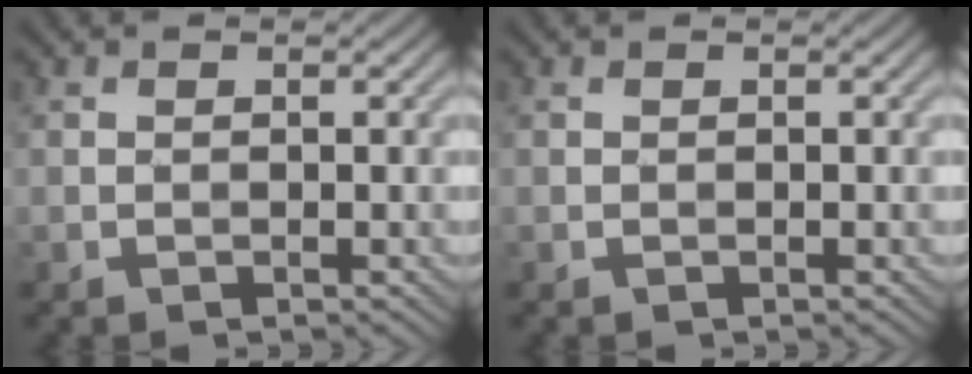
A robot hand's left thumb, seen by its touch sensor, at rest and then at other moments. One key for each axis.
{"total": 0.0}